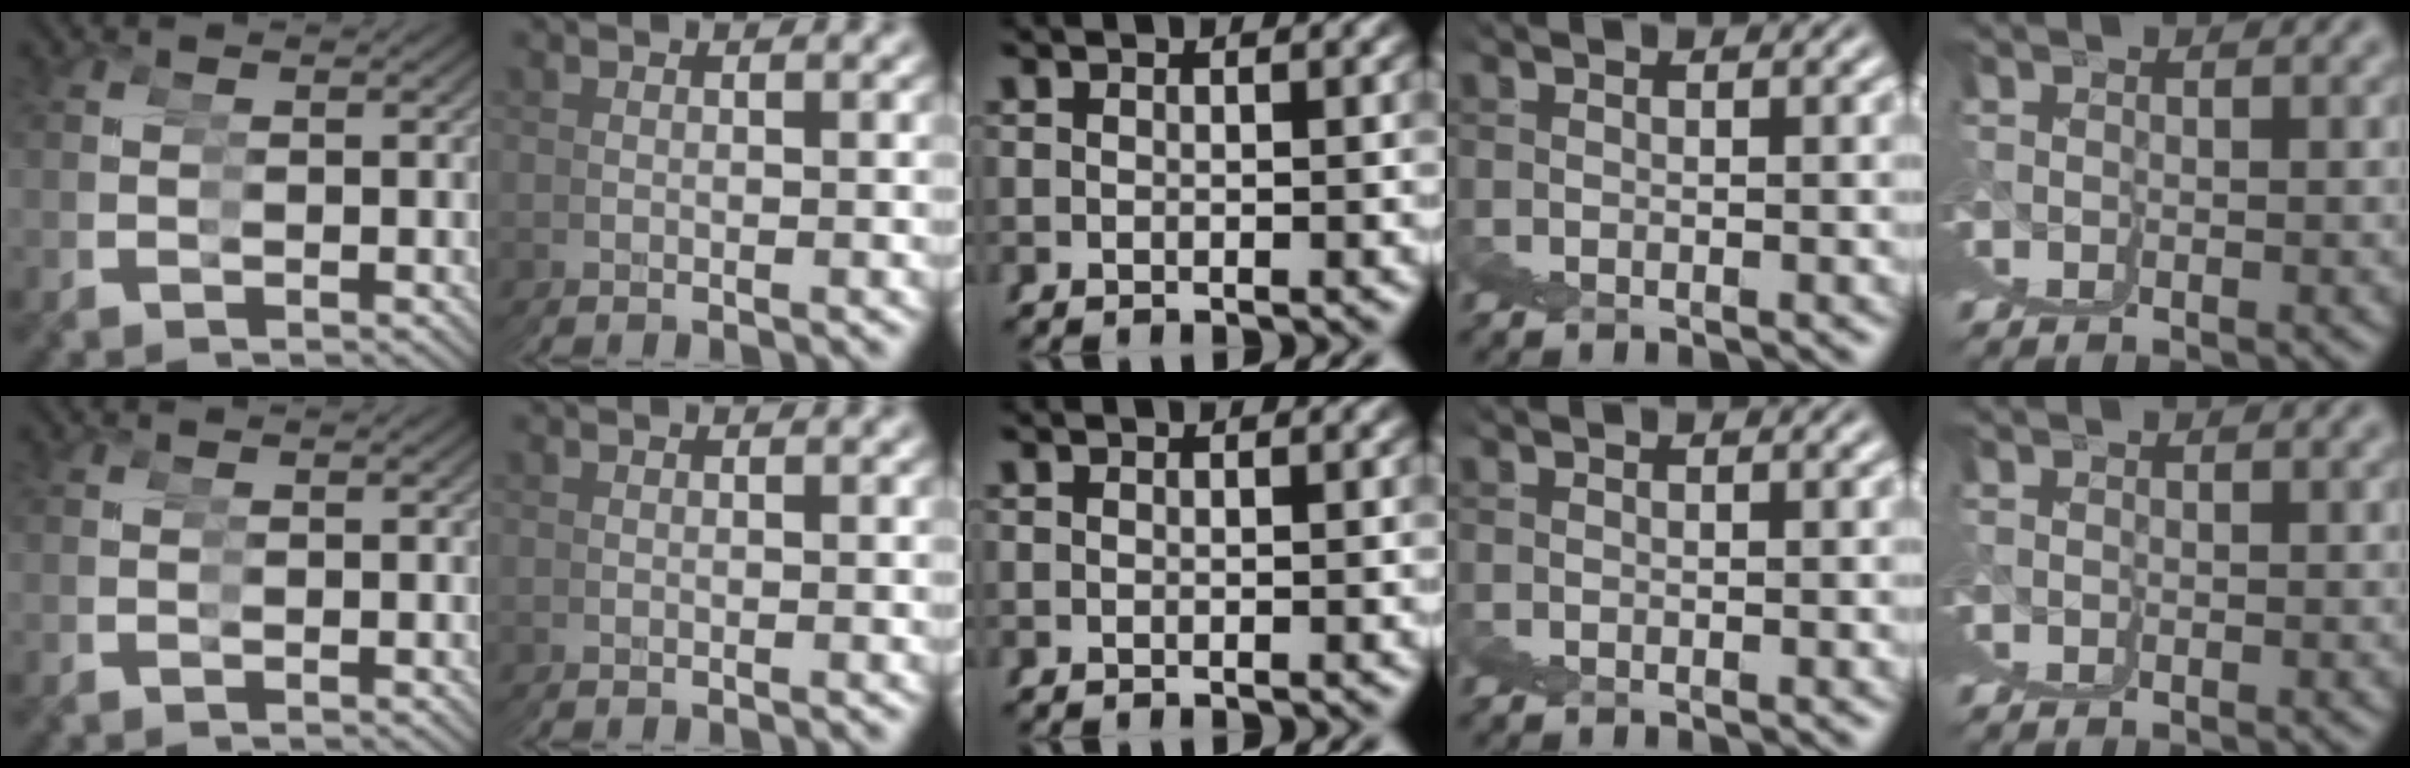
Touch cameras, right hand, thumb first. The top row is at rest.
{"index": {"total": 1.7, "force": [0.0, -1.6, -0.5], "torque": [0.017, -0.005, 0.009]}}